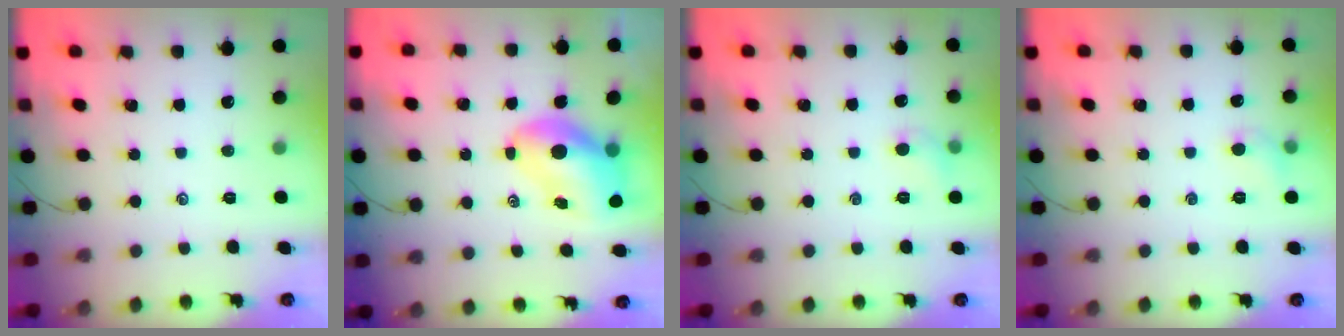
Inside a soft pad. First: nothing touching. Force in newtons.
{"total": 9.2, "press": 8.9, "slide": 2.6}
{"total": 5.3, "press": 5.1, "slide": 1.5}
{"total": 5.3, "press": 5.1, "slide": 1.5}